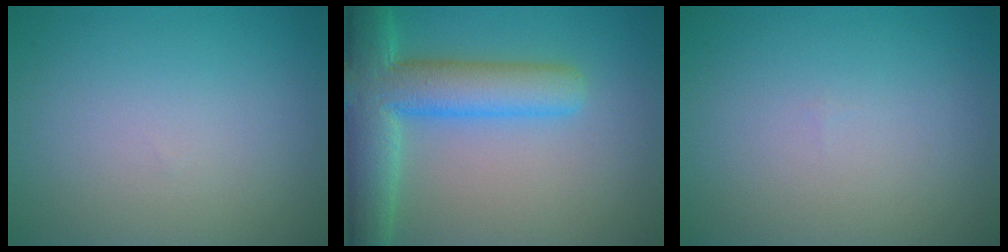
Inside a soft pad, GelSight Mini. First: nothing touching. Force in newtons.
{"total": 8.3, "press": 8.3, "slide": 0.7}
{"total": 0.0}